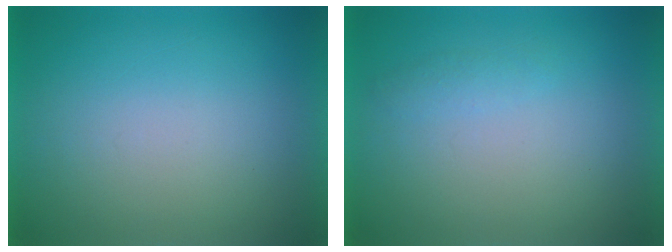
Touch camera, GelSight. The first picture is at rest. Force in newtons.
{"total": 1.4}